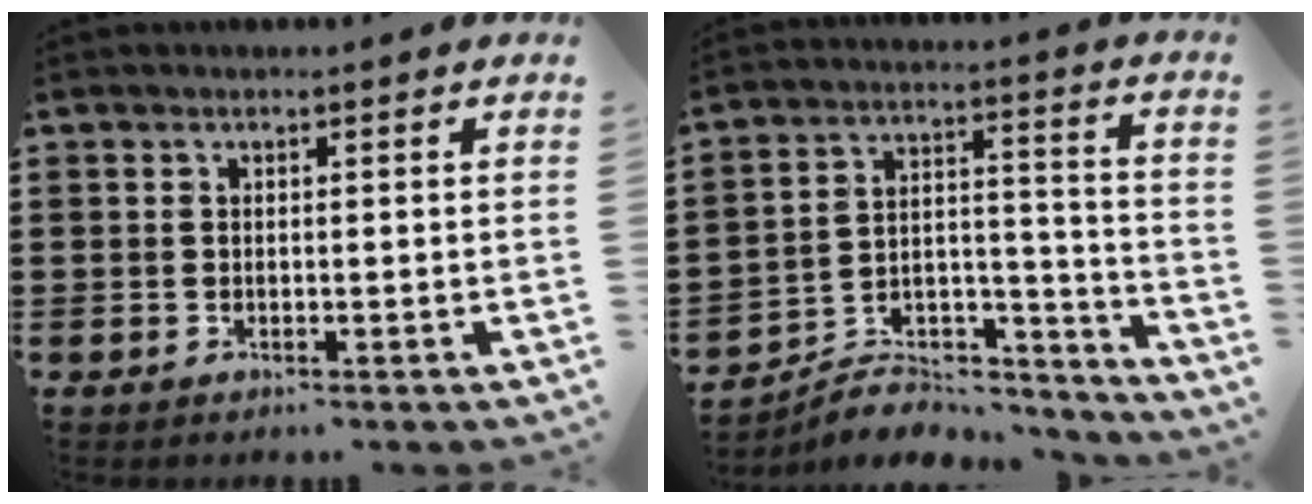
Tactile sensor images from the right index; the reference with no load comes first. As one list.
[{"total": 6.5, "force": [-5.9, 2.4, 1.3], "torque": [-0.017, 0.015, -0.114]}]